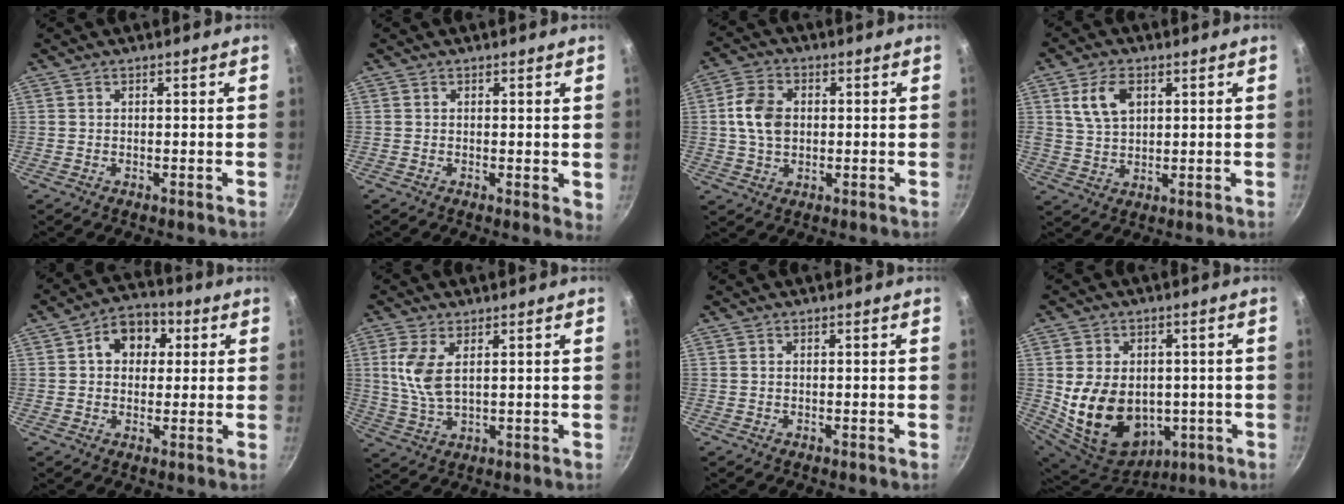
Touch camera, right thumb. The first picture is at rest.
{"total": 1.9, "force": [0.3, 0.8, 1.6], "torque": [-0.020, -0.005, 0.004]}
{"total": 8.1, "force": [0.7, 5.9, 5.5], "torque": [-0.092, 0.013, 0.007]}
{"total": 7.9, "force": [2.9, 4.9, 5.4], "torque": [-0.089, -0.006, 0.055]}
{"total": 9.1, "force": [2.4, 7.0, 5.2], "torque": [-0.036, 0.009, 0.022]}
{"total": 7.2, "force": [2.0, 3.4, 6.0], "torque": [-0.127, -0.009, 0.044]}
{"total": 0.0}
{"total": 17.9, "force": [-1.3, 13.6, 11.6], "torque": [-0.204, -0.003, 0.007]}